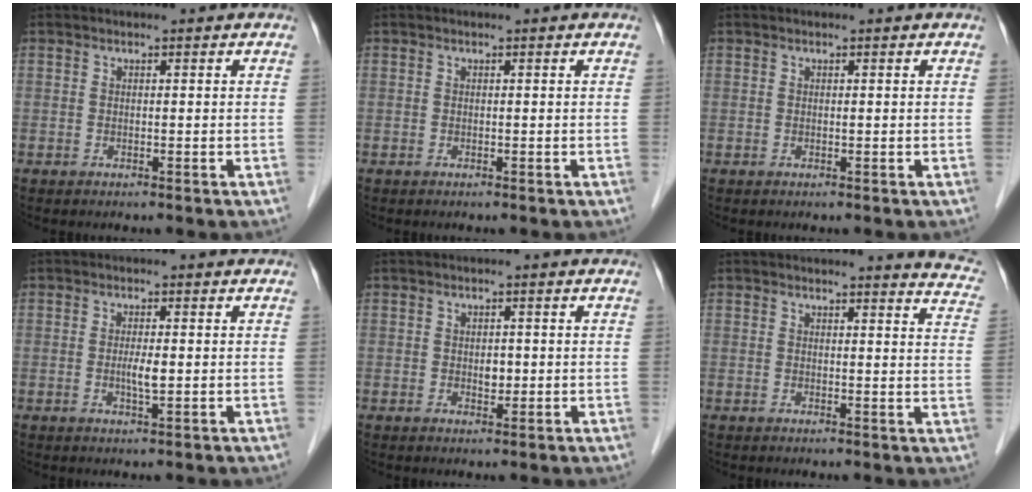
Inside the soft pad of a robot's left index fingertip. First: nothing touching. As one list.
[{"total": 0.0}, {"total": 0.0}, {"total": 2.4, "force": [-0.2, 0.3, 2.4], "torque": [-0.049, -0.003, -0.003]}, {"total": 1.7, "force": [-0.1, 1.1, 1.3], "torque": [-0.021, 0.000, 0.001]}, {"total": 8.0, "force": [7.9, 0.4, 1.3], "torque": [0.007, -0.059, 0.051]}]